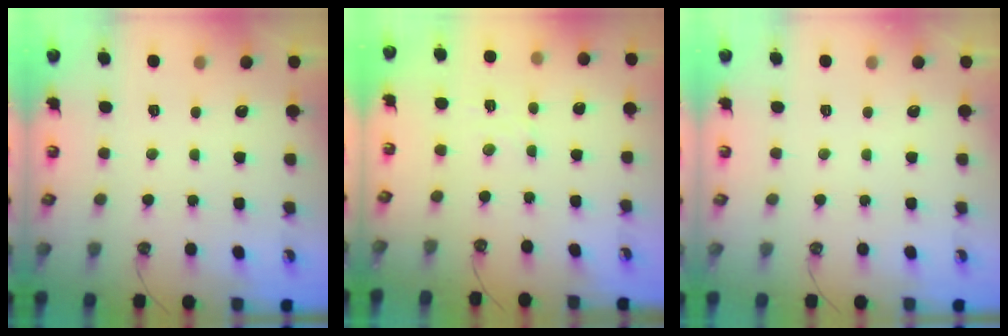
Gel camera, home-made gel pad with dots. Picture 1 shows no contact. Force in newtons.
{"total": 3.0, "press": 3.0, "slide": 0.4}
{"total": 0.0}